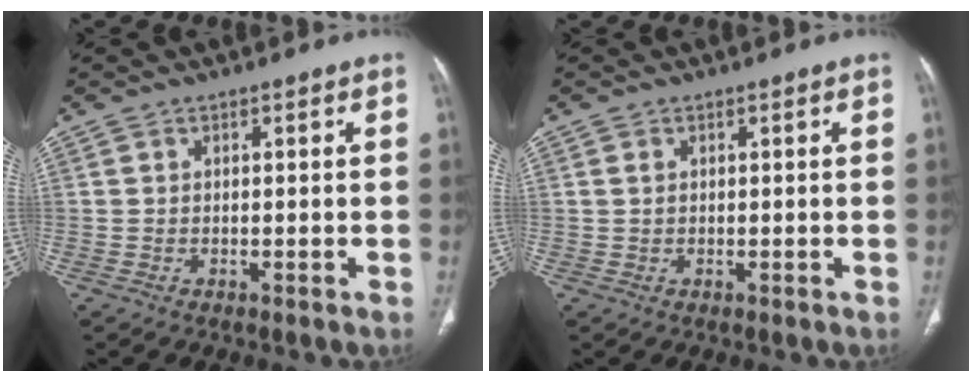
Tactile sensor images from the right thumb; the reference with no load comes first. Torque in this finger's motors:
{"motor_torque": [-0.27, -0.34, 0.07, 0.45, -0.02]}